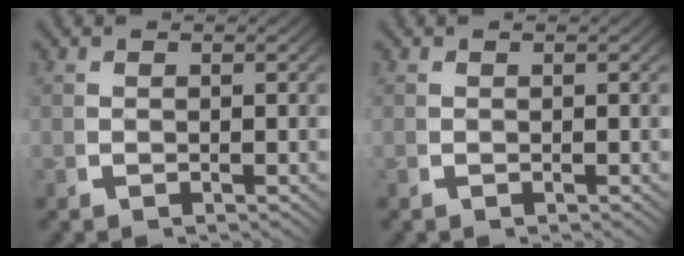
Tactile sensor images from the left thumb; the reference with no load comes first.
{"total": 0.0}